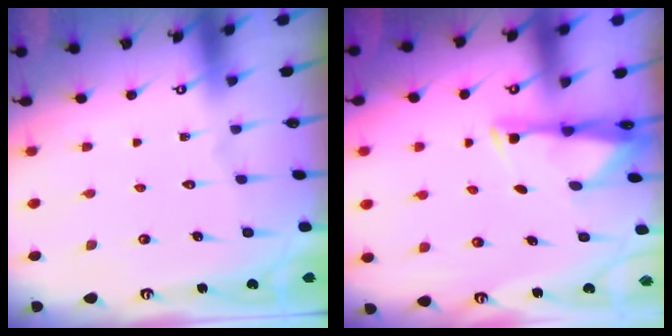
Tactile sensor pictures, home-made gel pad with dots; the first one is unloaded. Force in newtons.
{"total": 2.9, "press": 2.9, "slide": 0.4}